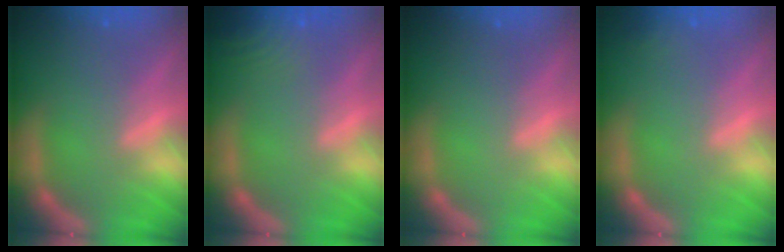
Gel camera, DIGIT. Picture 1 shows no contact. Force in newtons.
{"total": 6.1}
{"total": 0.0}
{"total": 0.9}